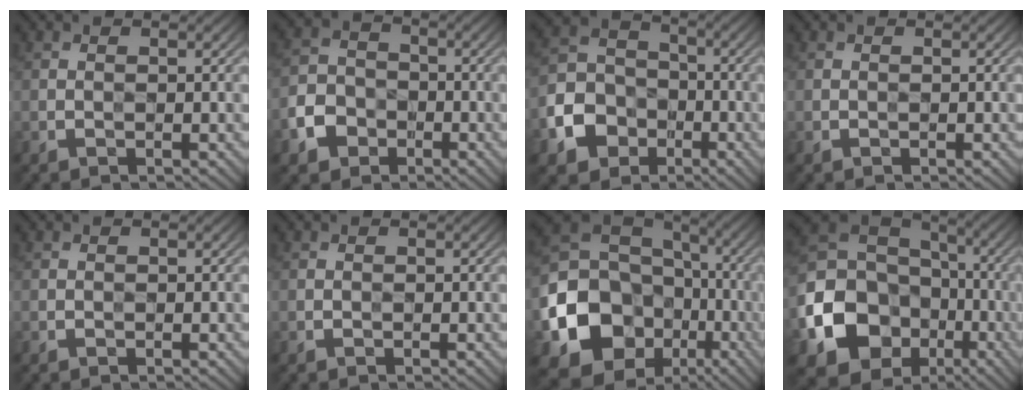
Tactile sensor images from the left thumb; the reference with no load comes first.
{"total": 5.2, "force": [-2.8, 4.0, 1.8], "torque": [-0.049, 0.002, -0.063]}
{"total": 8.5, "force": [-4.1, 6.7, 3.4], "torque": [-0.097, -0.009, -0.089]}
{"total": 0.0}
{"total": 0.0}
{"total": 0.0}
{"total": 18.4, "force": [-6.4, 15.4, 7.9], "torque": [-0.206, -0.040, -0.116]}
{"total": 17.6, "force": [-6.5, 14.3, 7.9], "torque": [-0.218, -0.040, -0.124]}